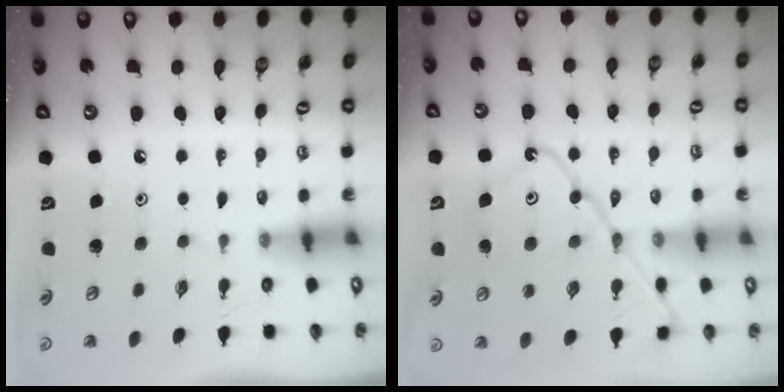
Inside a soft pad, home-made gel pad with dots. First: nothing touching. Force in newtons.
{"total": 15.1, "press": 15.0, "slide": 1.5}